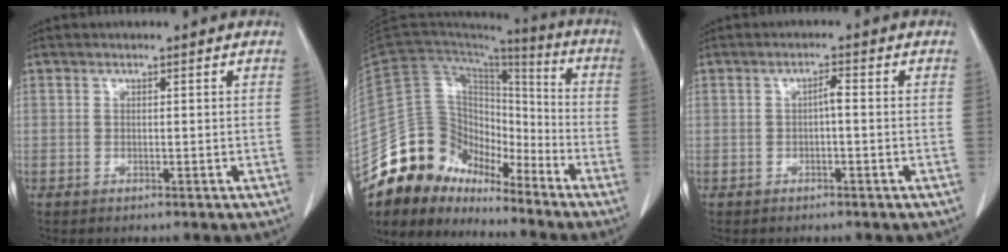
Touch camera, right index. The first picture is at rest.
{"total": 15.1, "force": [-12.8, 7.1, 3.6], "torque": [-0.059, 0.076, -0.236]}
{"total": 1.7, "force": [-0.2, 0.2, 1.6], "torque": [-0.027, 0.004, -0.005]}